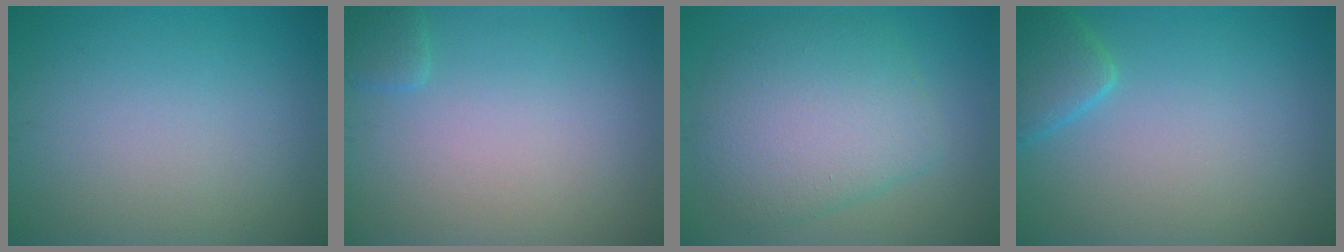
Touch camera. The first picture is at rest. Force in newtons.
{"total": 1.1, "press": 1.1, "slide": 0.2}
{"total": 7.0, "press": 7.0, "slide": 0.2}
{"total": 2.4, "press": 2.4, "slide": 0.3}